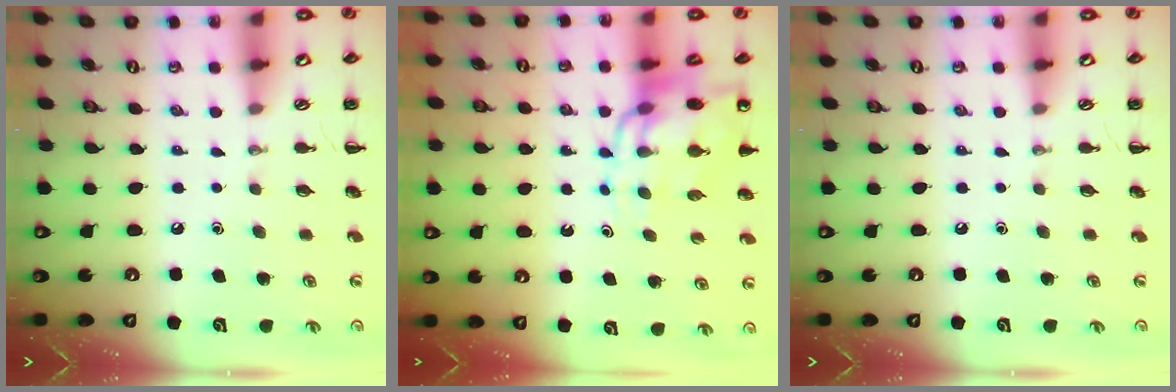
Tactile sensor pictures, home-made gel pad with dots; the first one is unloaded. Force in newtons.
{"total": 13.9, "press": 13.5, "slide": 3.5}
{"total": 0.0}